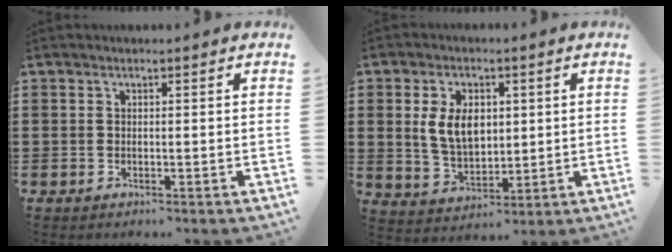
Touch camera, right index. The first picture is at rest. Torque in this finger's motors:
{"motor_torque": [0.70, -0.35, 0.28, 0.13]}